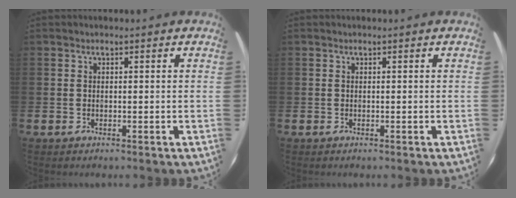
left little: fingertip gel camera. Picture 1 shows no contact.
{"total": 0.0}